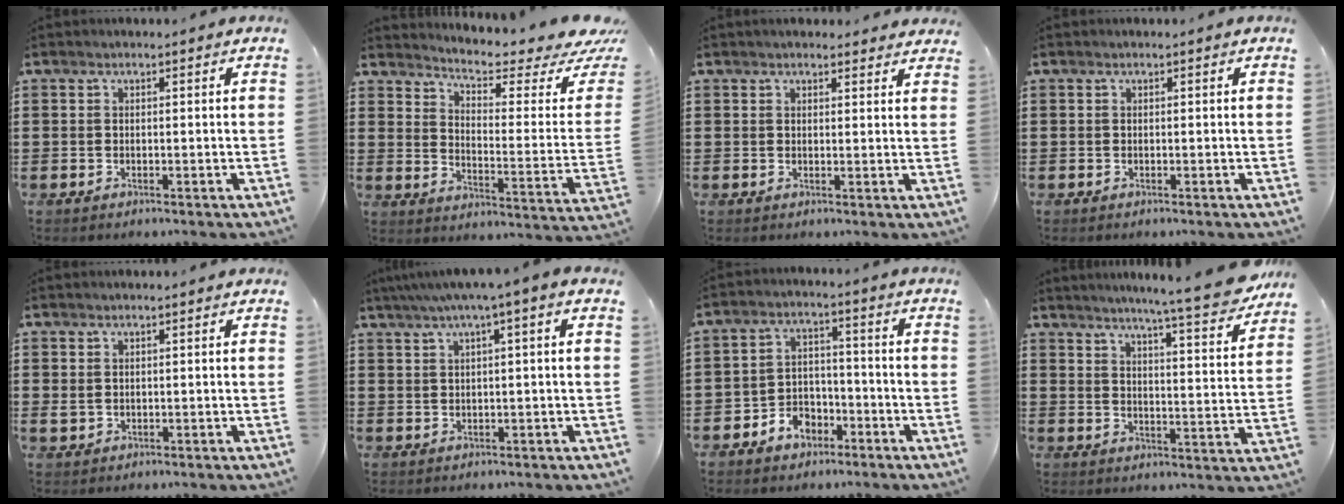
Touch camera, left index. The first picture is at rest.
{"total": 4.9, "force": [3.9, 0.6, 2.9], "torque": [-0.061, -0.038, 0.057]}
{"total": 1.8, "force": [1.8, 0.4, 0.2], "torque": [-0.008, 0.003, 0.034]}
{"total": 0.0}
{"total": 0.8, "force": [0.2, 0.8, 0.3], "torque": [-0.012, 0.005, 0.002]}
{"total": 3.0, "force": [0.7, -0.3, 2.9], "torque": [-0.056, -0.004, 0.009]}
{"total": 4.4, "force": [-3.4, 2.8, 0.9], "torque": [-0.022, 0.016, -0.068]}
{"total": 7.6, "force": [6.8, -0.8, 3.5], "torque": [-0.069, -0.050, 0.109]}